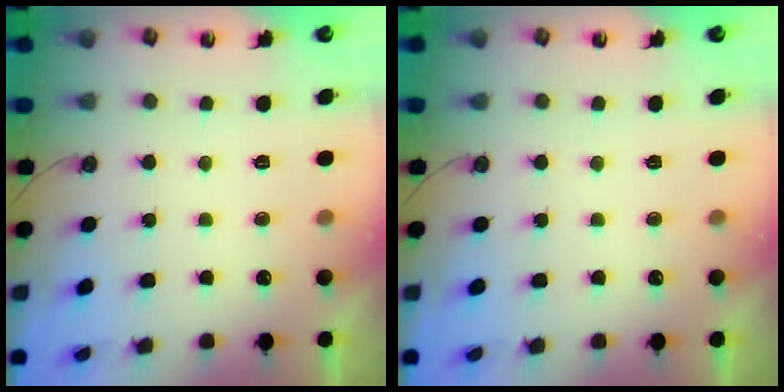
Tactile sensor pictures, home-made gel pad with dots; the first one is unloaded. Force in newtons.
{"total": 0.0}